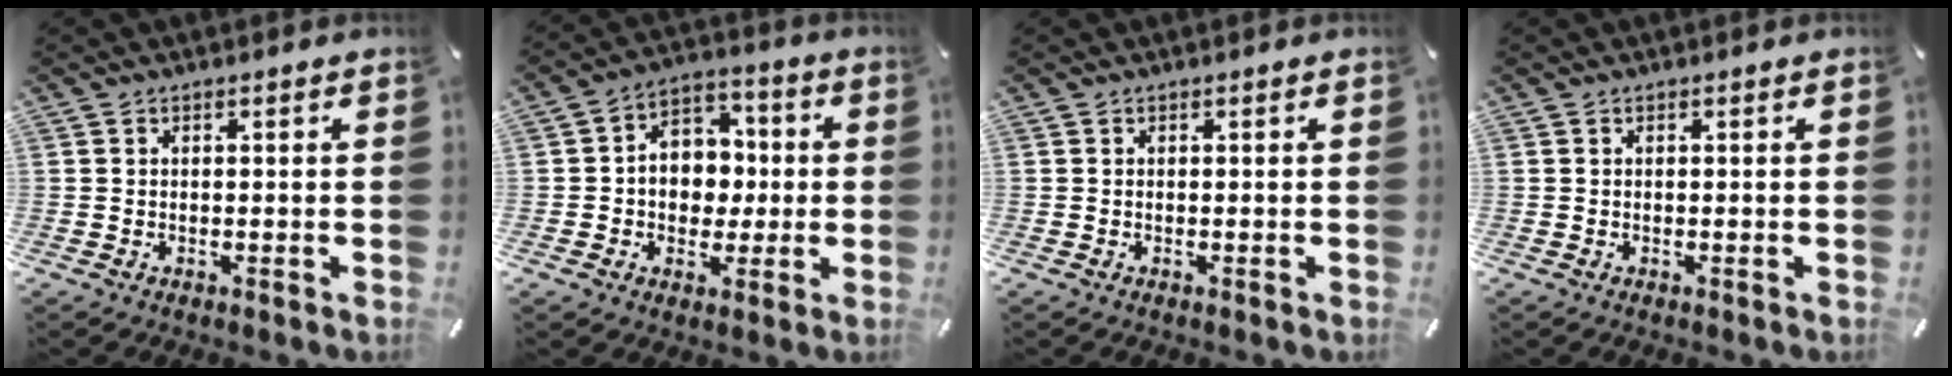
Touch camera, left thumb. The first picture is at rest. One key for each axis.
{"total": 9.1, "fx": -0.8, "fy": 8.0, "fz": 4.3, "tx": -0.065, "ty": 0.015, "tz": -0.010}
{"total": 0.0}
{"total": 0.0}